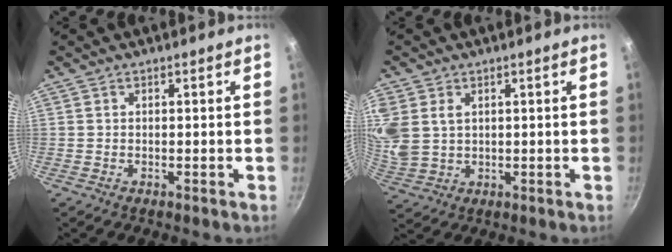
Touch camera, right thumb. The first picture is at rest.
{"total": 10.3, "force": [3.0, 7.7, 6.1], "torque": [-0.141, 0.003, 0.071]}